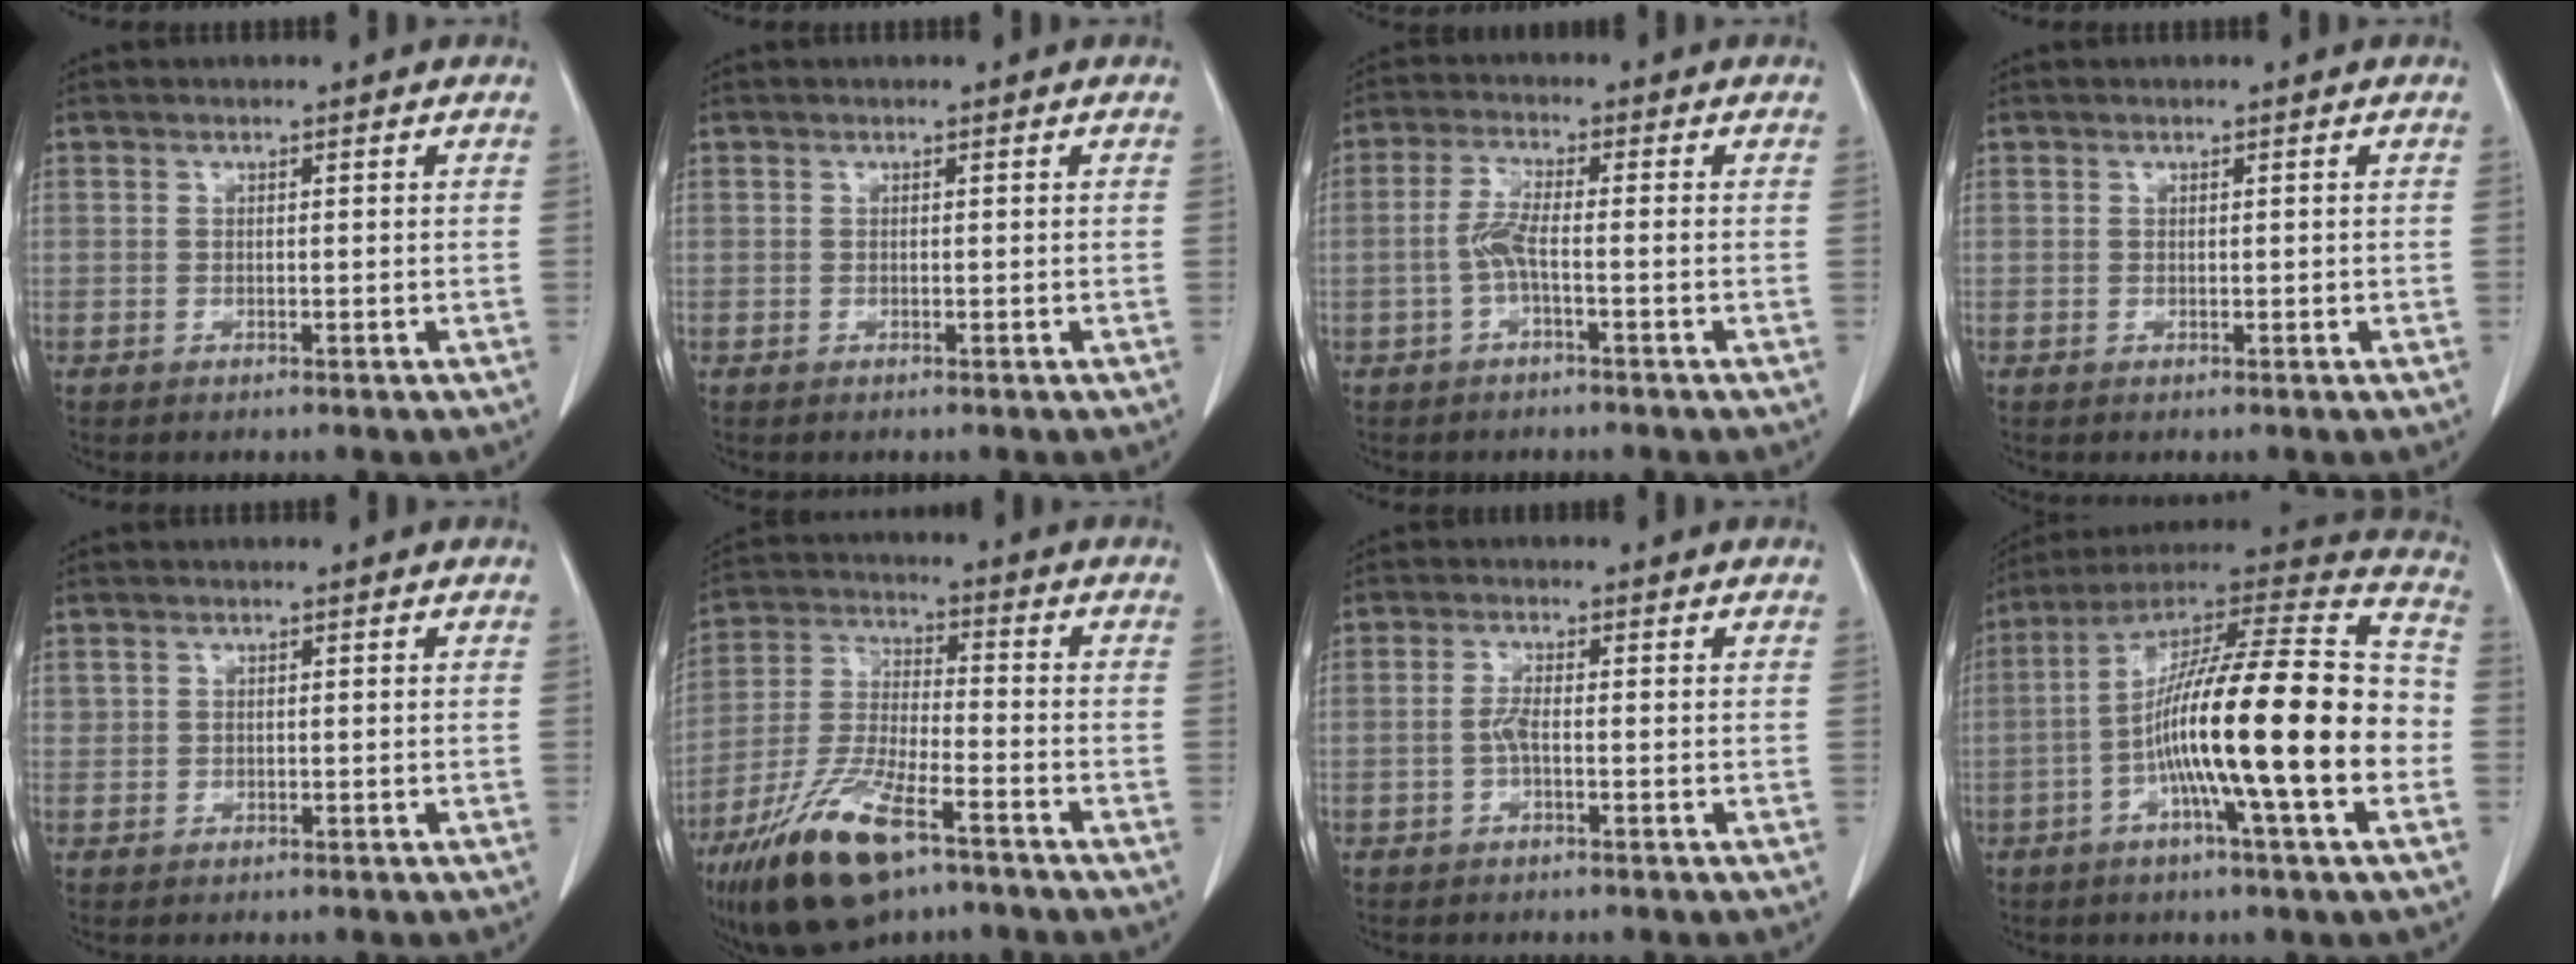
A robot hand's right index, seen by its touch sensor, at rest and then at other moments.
{"total": 0.0}
{"total": 3.7, "force": [-1.0, 0.4, 3.5], "torque": [-0.075, 0.006, -0.021]}
{"total": 0.0}
{"total": 0.6, "force": [0.3, 0.5, 0.0], "torque": [0.009, 0.007, 0.006]}
{"total": 15.7, "force": [-9.7, 4.5, 11.5], "torque": [-0.239, -0.025, -0.177]}
{"total": 1.9, "force": [-0.4, 0.3, 1.8], "torque": [-0.036, 0.004, -0.009]}
{"total": 23.3, "force": [-4.5, 1.6, 22.8], "torque": [-0.350, 0.009, -0.078]}